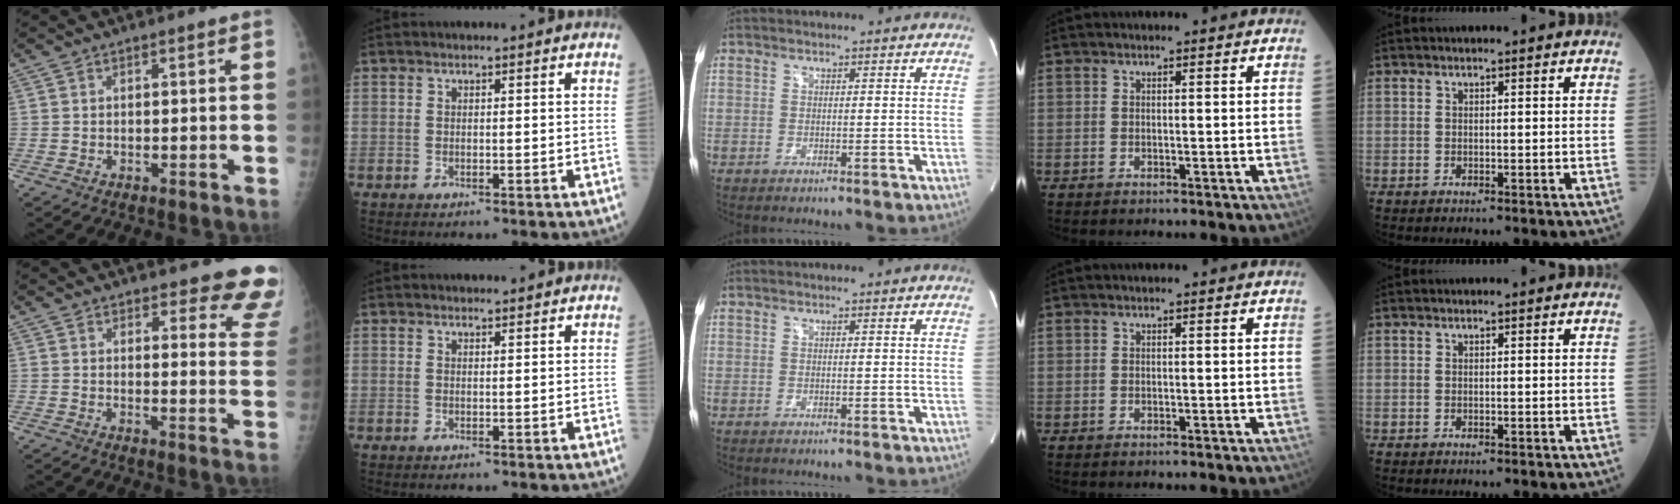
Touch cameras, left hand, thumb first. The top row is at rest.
{"thumb": {"total": 11.7, "force": [11.0, 3.4, 2.2], "torque": [0.027, -0.096, 0.091]}, "index": {"total": 1.6, "force": [1.6, 0.2, 0.2], "torque": [-0.011, 0.005, 0.023]}}